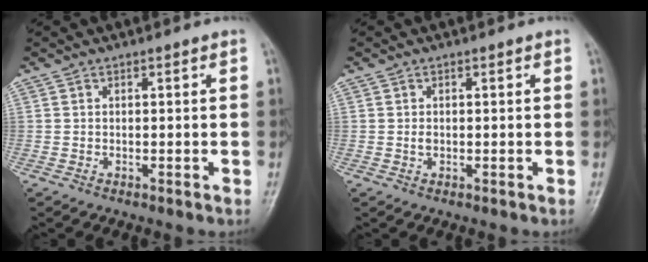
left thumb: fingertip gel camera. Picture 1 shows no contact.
{"total": 0.9, "force": [0.0, 0.7, 0.6], "torque": [-0.010, 0.000, 0.001]}